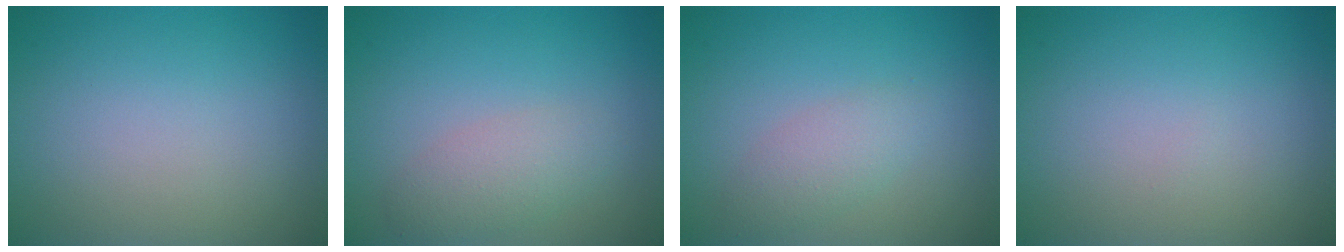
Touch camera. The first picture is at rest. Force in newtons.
{"total": 2.5, "press": 2.5, "slide": 0.1}
{"total": 2.1, "press": 2.1, "slide": 0.1}
{"total": 0.0}